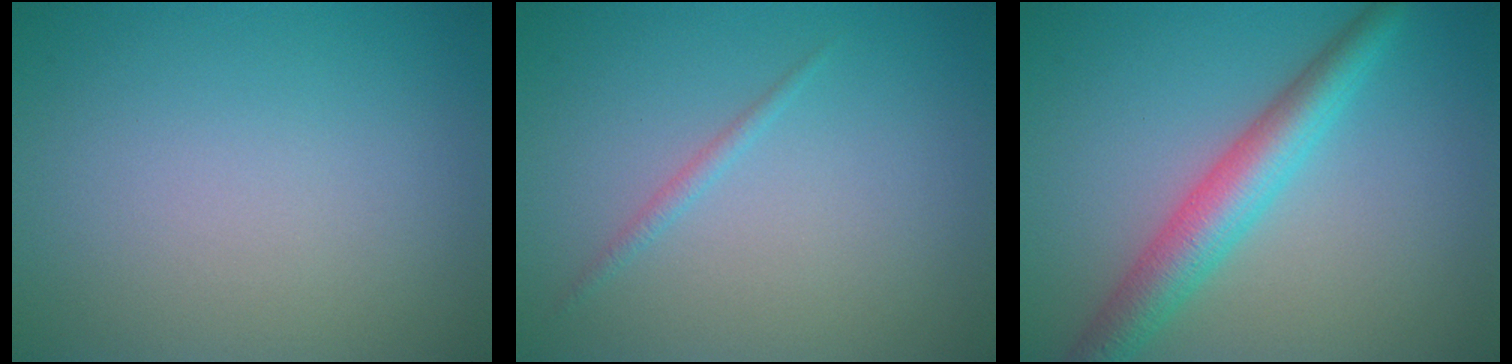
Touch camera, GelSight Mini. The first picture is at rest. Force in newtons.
{"total": 0.8, "press": 0.8, "slide": 0.1}
{"total": 4.9, "press": 4.9, "slide": 0.1}